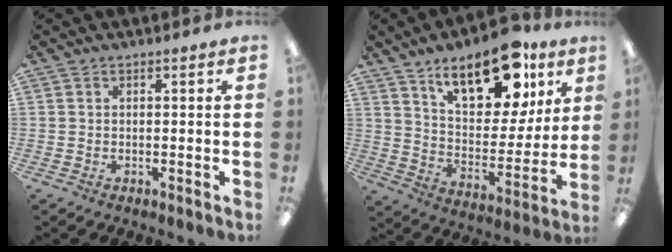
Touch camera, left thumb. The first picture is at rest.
{"total": 20.7, "force": [13.1, 9.9, 12.6], "torque": [-0.178, -0.066, 0.220]}